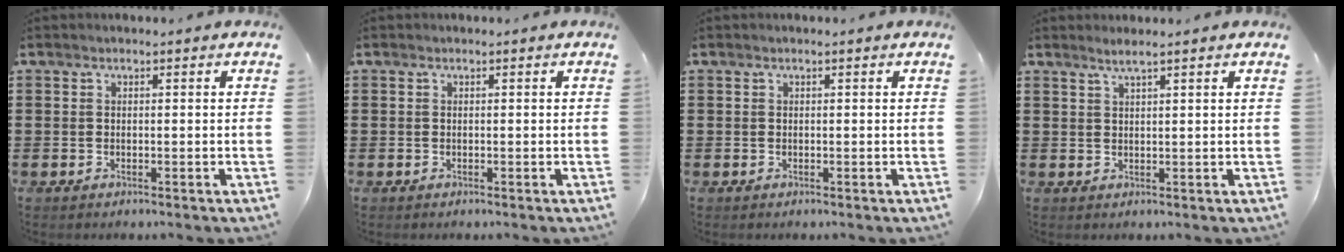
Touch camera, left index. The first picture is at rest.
{"total": 0.0}
{"total": 0.0}
{"total": 1.8, "force": [1.5, -0.3, 1.0], "torque": [-0.021, 0.001, 0.027]}